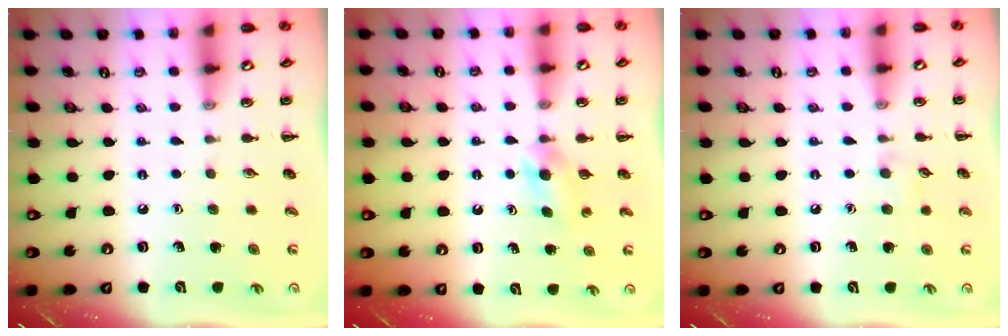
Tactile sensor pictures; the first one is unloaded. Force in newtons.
{"total": 3.4, "press": 3.2, "slide": 1.2}
{"total": 4.1, "press": 3.7, "slide": 1.6}